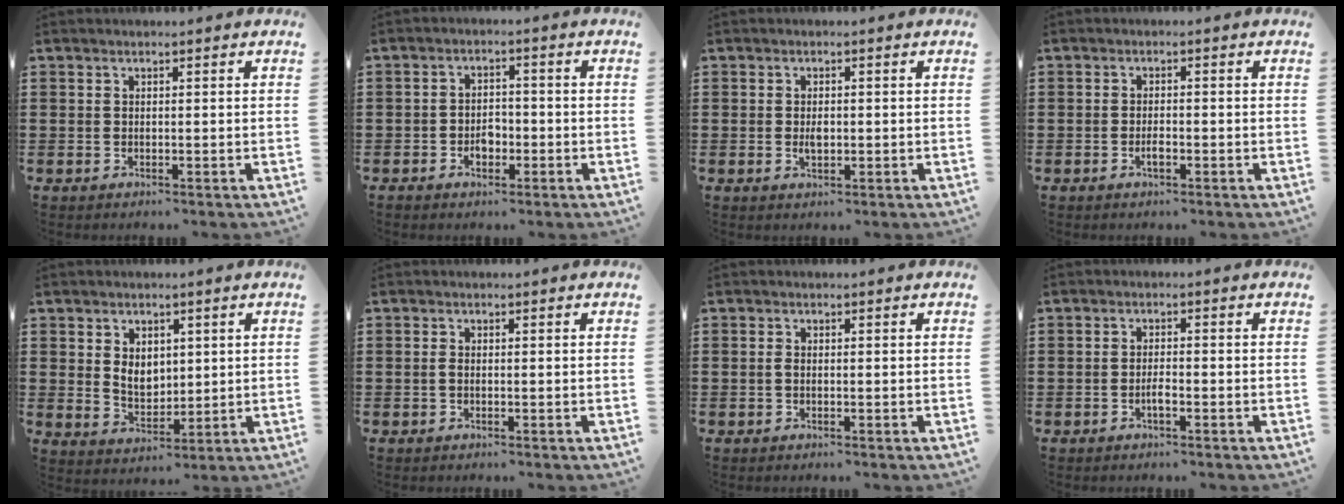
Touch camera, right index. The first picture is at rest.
{"total": 2.8, "force": [-1.2, 2.1, 1.5], "torque": [-0.034, 0.004, -0.024]}
{"total": 1.9, "force": [-0.1, 1.0, 1.7], "torque": [-0.034, 0.002, -0.001]}
{"total": 1.8, "force": [-0.8, 0.5, 1.5], "torque": [-0.029, -0.001, -0.013]}
{"total": 4.7, "force": [1.3, 3.6, 2.8], "torque": [-0.048, 0.006, 0.019]}
{"total": 0.6, "force": [-0.2, 0.1, 0.6], "torque": [-0.021, -0.007, -0.005]}
{"total": 0.7, "force": [-0.2, 0.2, 0.7], "torque": [-0.023, -0.006, -0.005]}
{"total": 1.8, "force": [-0.8, 0.3, 1.6], "torque": [-0.030, 0.000, -0.015]}